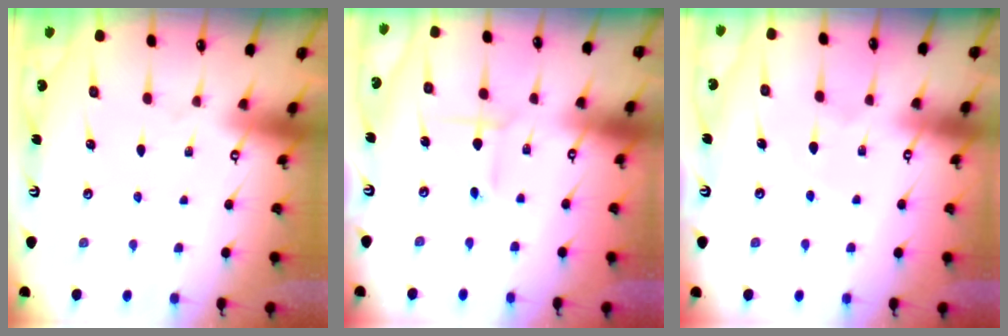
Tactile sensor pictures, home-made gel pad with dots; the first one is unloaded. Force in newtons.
{"total": 2.9, "press": 2.9, "slide": 0.2}
{"total": 4.4, "press": 4.4, "slide": 0.3}